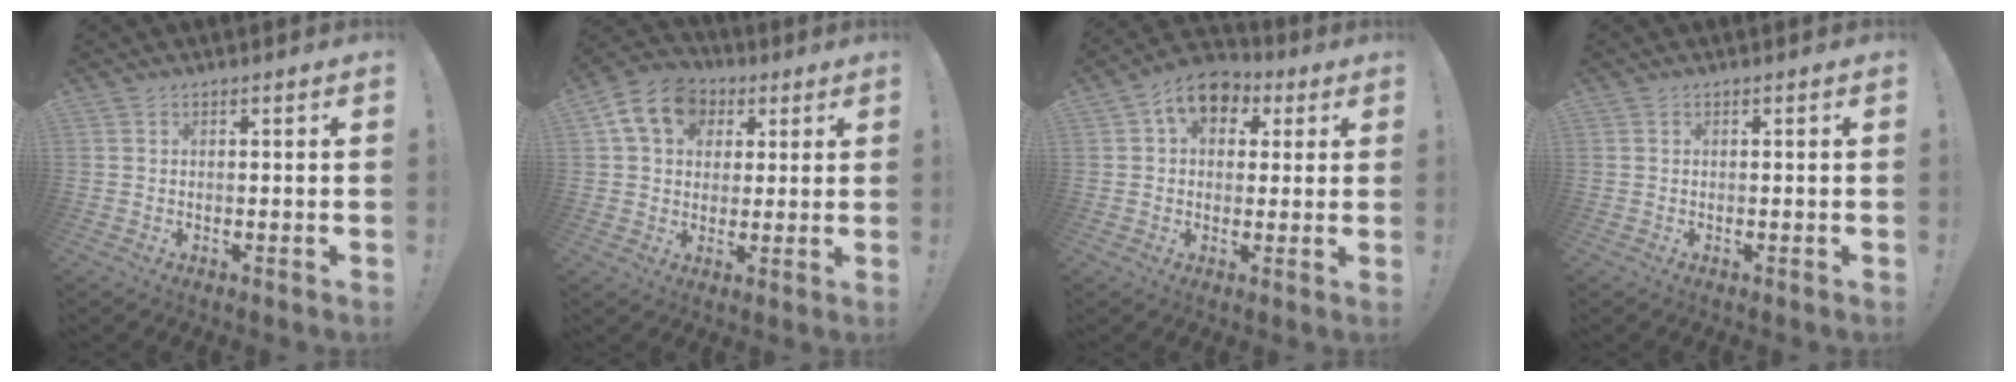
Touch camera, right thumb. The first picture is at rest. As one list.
[{"total": 13.3, "force": [4.8, 10.5, 6.5], "torque": [-0.095, -0.010, 0.095]}, {"total": 9.2, "force": [3.7, 6.7, 5.2], "torque": [-0.084, -0.005, 0.073]}, {"total": 0.0}]